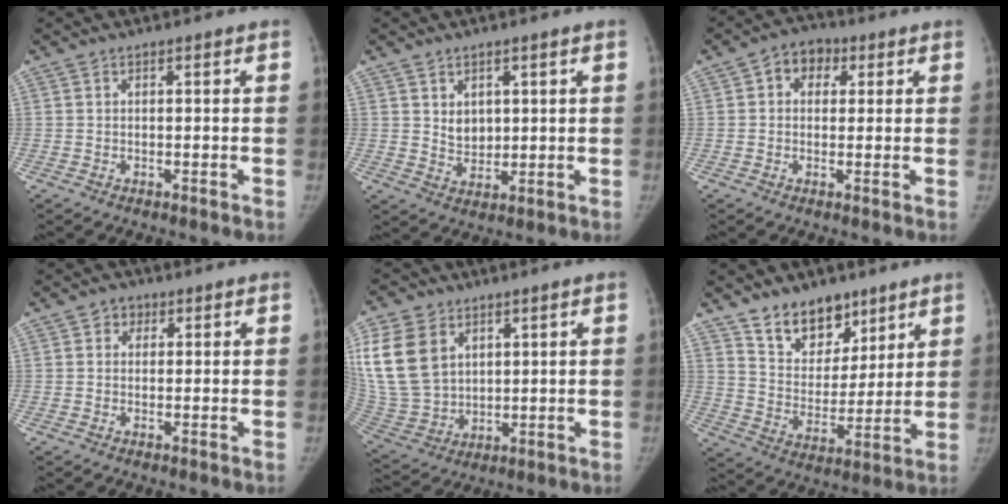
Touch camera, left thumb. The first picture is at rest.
{"total": 4.2, "force": [1.4, 3.3, 2.3], "torque": [-0.018, -0.021, 0.031]}
{"total": 5.9, "force": [1.8, 4.6, 3.1], "torque": [-0.017, 0.006, 0.019]}
{"total": 2.5, "force": [1.0, 2.2, 0.9], "torque": [0.003, 0.000, 0.008]}
{"total": 17.5, "force": [6.3, 12.7, 10.2], "torque": [-0.208, -0.014, 0.142]}
{"total": 12.9, "force": [9.1, 7.8, 4.7], "torque": [-0.027, -0.068, 0.164]}